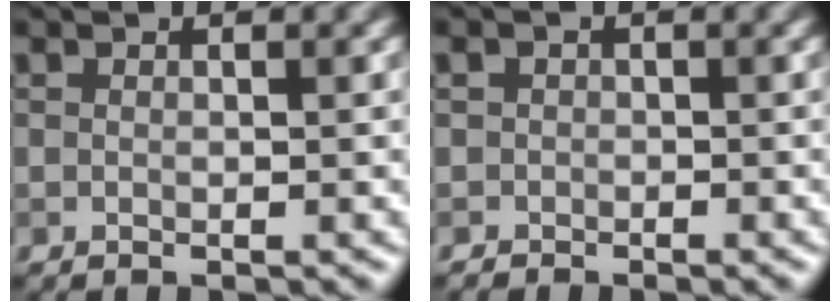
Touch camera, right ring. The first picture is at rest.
{"total": 1.3, "force": [-0.8, 1.0, -0.1], "torque": [0.018, 0.007, -0.016]}